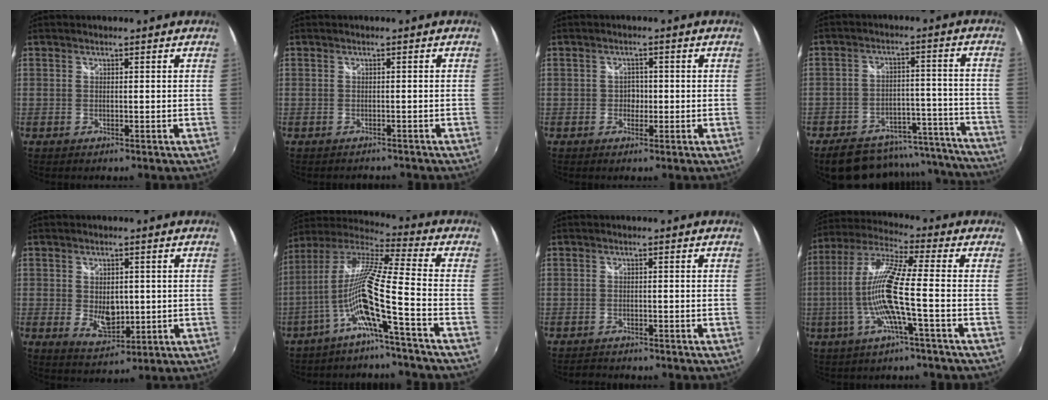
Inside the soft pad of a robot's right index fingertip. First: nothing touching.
{"total": 2.4, "force": [-2.3, 0.3, 0.6], "torque": [-0.016, -0.014, -0.030]}
{"total": 1.7, "force": [-0.6, 1.5, 0.4], "torque": [-0.006, 0.002, -0.010]}
{"total": 21.5, "force": [-18.7, 8.6, 6.3], "torque": [-0.110, 0.062, -0.225]}
{"total": 5.9, "force": [-0.1, 4.0, 4.4], "torque": [-0.072, -0.007, 0.008]}
{"total": 12.9, "force": [-6.2, -1.7, 11.2], "torque": [-0.186, -0.014, -0.116]}
{"total": 2.5, "force": [-2.5, 0.3, 0.3], "torque": [-0.016, -0.007, -0.041]}
{"total": 11.9, "force": [-3.0, -0.3, 11.5], "torque": [-0.219, 0.002, -0.055]}